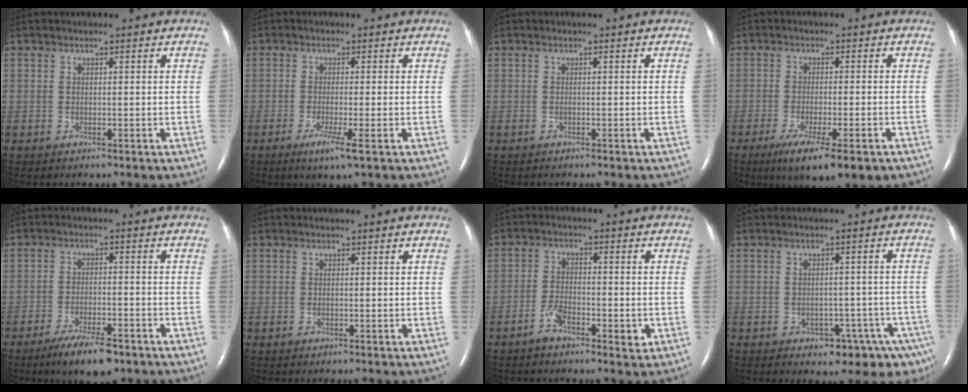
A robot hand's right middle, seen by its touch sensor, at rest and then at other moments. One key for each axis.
{"total": 3.8, "fx": -1.9, "fy": -0.3, "fz": 3.2, "tx": -0.063, "ty": -0.014, "tz": -0.035}
{"total": 0.9, "fx": -0.7, "fy": 0.2, "fz": 0.4, "tx": -0.006, "ty": -0.002, "tz": -0.008}
{"total": 11.6, "fx": -7.8, "fy": 2.0, "fz": 8.4, "tx": -0.118, "ty": -0.025, "tz": -0.114}
{"total": 7.6, "fx": -5.3, "fy": 1.7, "fz": 5.2, "tx": -0.095, "ty": -0.011, "tz": -0.086}
{"total": 0.0}
{"total": 4.5, "fx": -2.4, "fy": 1.8, "fz": 3.4, "tx": -0.065, "ty": 0.001, "tz": -0.043}
{"total": 8.5, "fx": -5.1, "fy": 4.1, "fz": 5.4, "tx": -0.051, "ty": 0.014, "tz": -0.065}